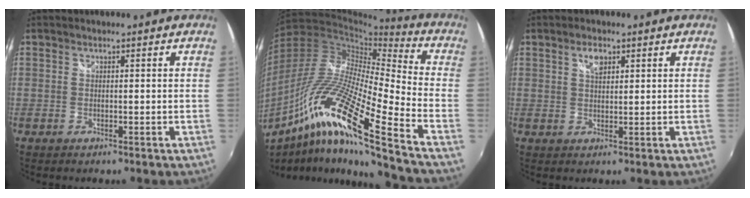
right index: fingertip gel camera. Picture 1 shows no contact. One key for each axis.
{"total": 22.6, "fx": -12.3, "fy": 1.9, "fz": 18.9, "tx": -0.332, "ty": -0.035, "tz": -0.246}
{"total": 3.1, "fx": 1.6, "fy": 1.6, "fz": 2.1, "tx": -0.035, "ty": 0.004, "tz": 0.027}